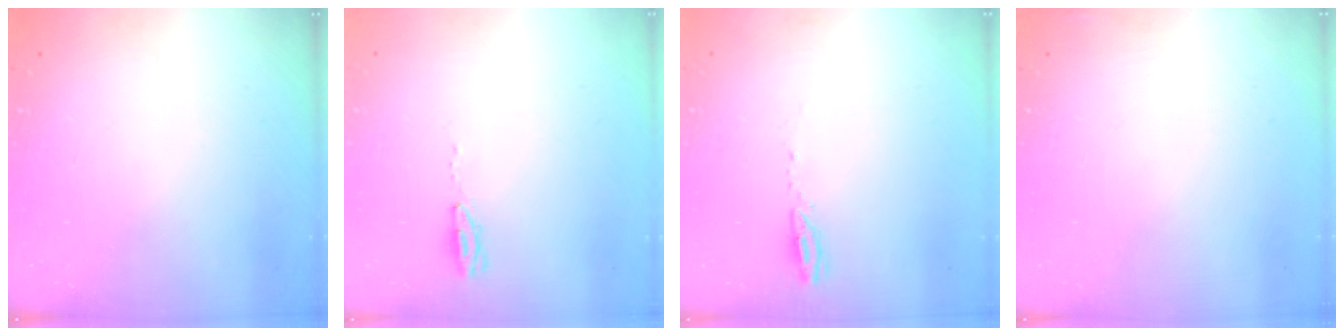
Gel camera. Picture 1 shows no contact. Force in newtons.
{"total": 3.5, "press": 2.9, "slide": 2.0}
{"total": 2.4, "press": 2.4, "slide": 0.3}
{"total": 2.9, "press": 2.4, "slide": 1.6}